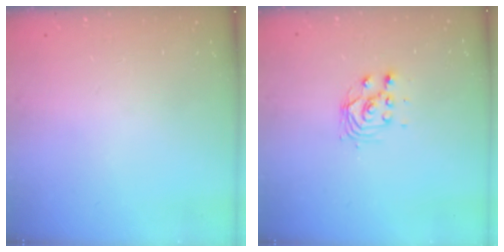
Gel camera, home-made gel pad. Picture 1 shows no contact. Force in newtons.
{"total": 4.4, "press": 4.4, "slide": 0.2}